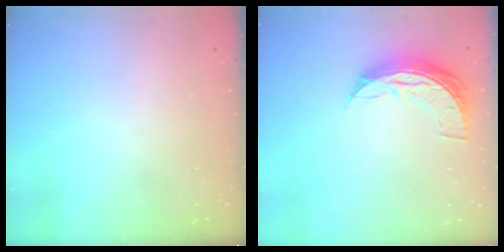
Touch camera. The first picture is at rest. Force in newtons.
{"total": 9.9, "press": 9.8, "slide": 0.6}